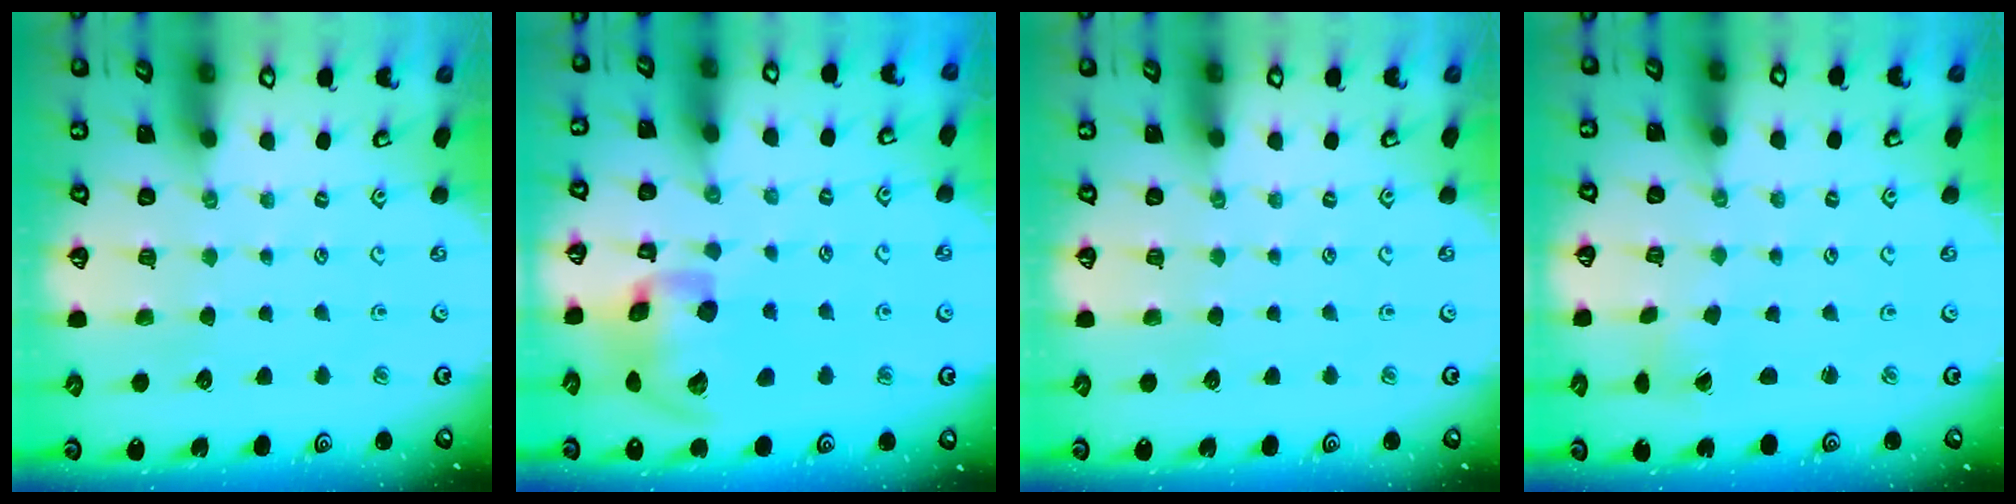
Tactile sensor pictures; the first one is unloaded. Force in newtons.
{"total": 17.1, "press": 16.9, "slide": 2.5}
{"total": 0.0}
{"total": 0.8, "press": 0.8, "slide": 0.0}